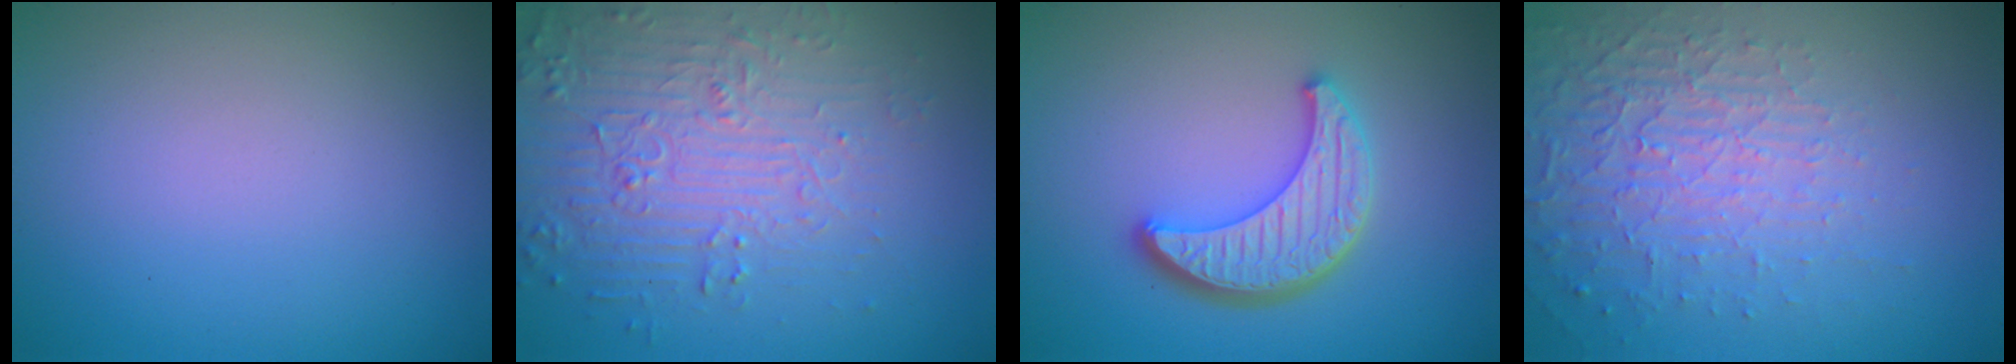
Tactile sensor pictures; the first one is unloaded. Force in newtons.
{"total": 4.4, "press": 4.3, "slide": 0.7}
{"total": 4.4, "press": 3.8, "slide": 2.3}
{"total": 5.5, "press": 3.2, "slide": 4.5}